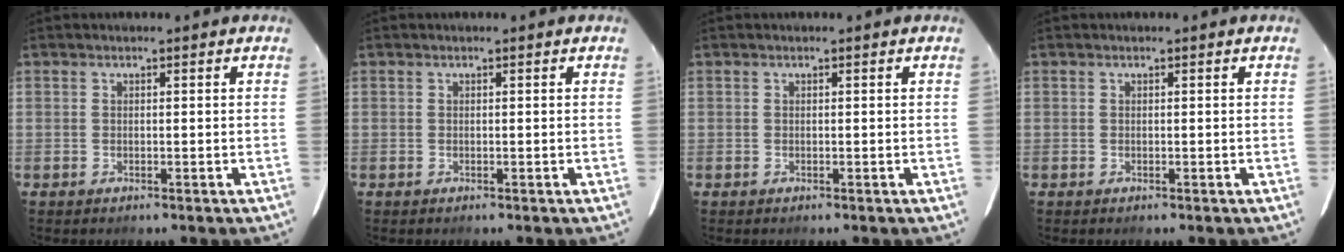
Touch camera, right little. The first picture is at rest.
{"total": 0.0}
{"total": 0.0}
{"total": 0.0}